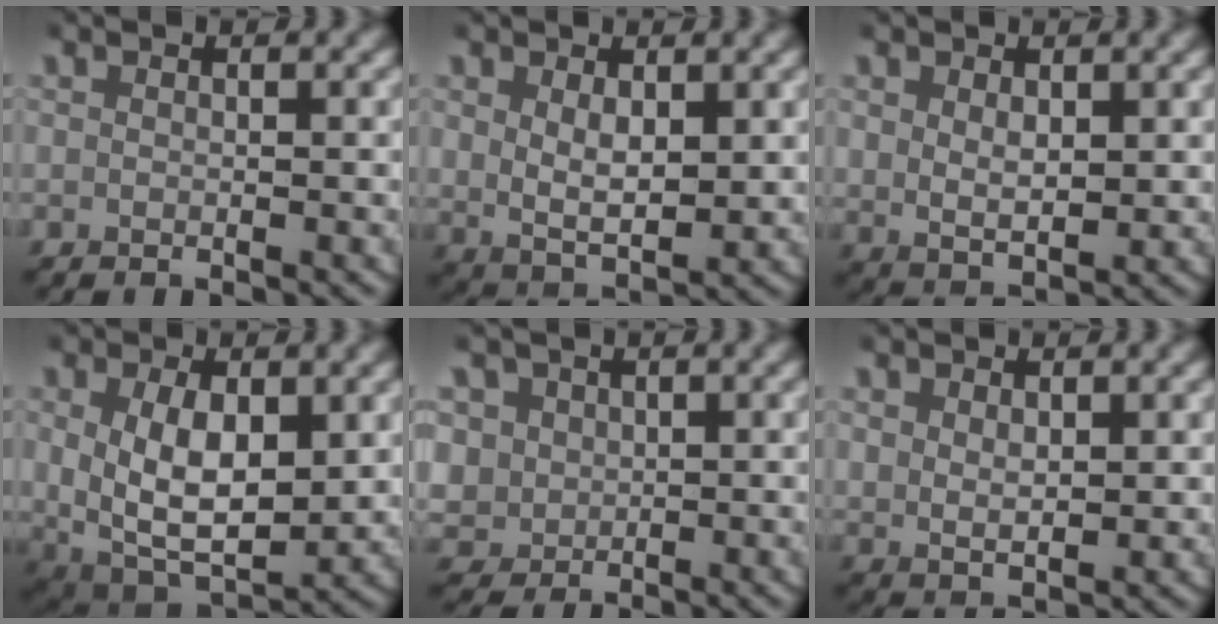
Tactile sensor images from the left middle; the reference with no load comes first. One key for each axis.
{"total": 3.9, "fx": 1.0, "fy": 2.3, "fz": 3.0, "tx": -0.058, "ty": -0.016, "tz": 0.027}
{"total": 2.9, "fx": 0.8, "fy": 1.8, "fz": 2.1, "tx": -0.042, "ty": -0.015, "tz": 0.029}
{"total": 9.0, "fx": -1.2, "fy": 6.7, "fz": 6.0, "tx": -0.134, "ty": -0.054, "tz": 0.004}
{"total": 6.9, "fx": 0.5, "fy": 6.4, "fz": 2.6, "tx": -0.087, "ty": -0.027, "tz": 0.019}
{"total": 2.2, "fx": 1.1, "fy": 1.3, "fz": 1.4, "tx": -0.029, "ty": -0.010, "tz": 0.034}